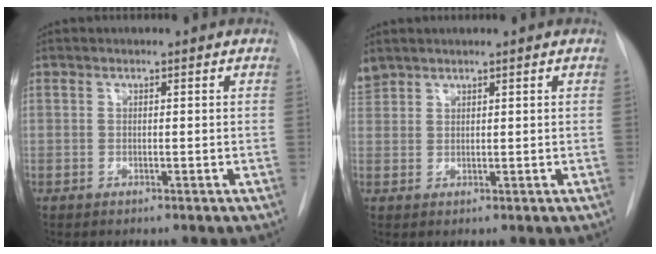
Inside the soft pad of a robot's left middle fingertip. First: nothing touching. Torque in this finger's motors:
{"motor_torque": [-0.01, 0.00, 0.00, 0.01]}